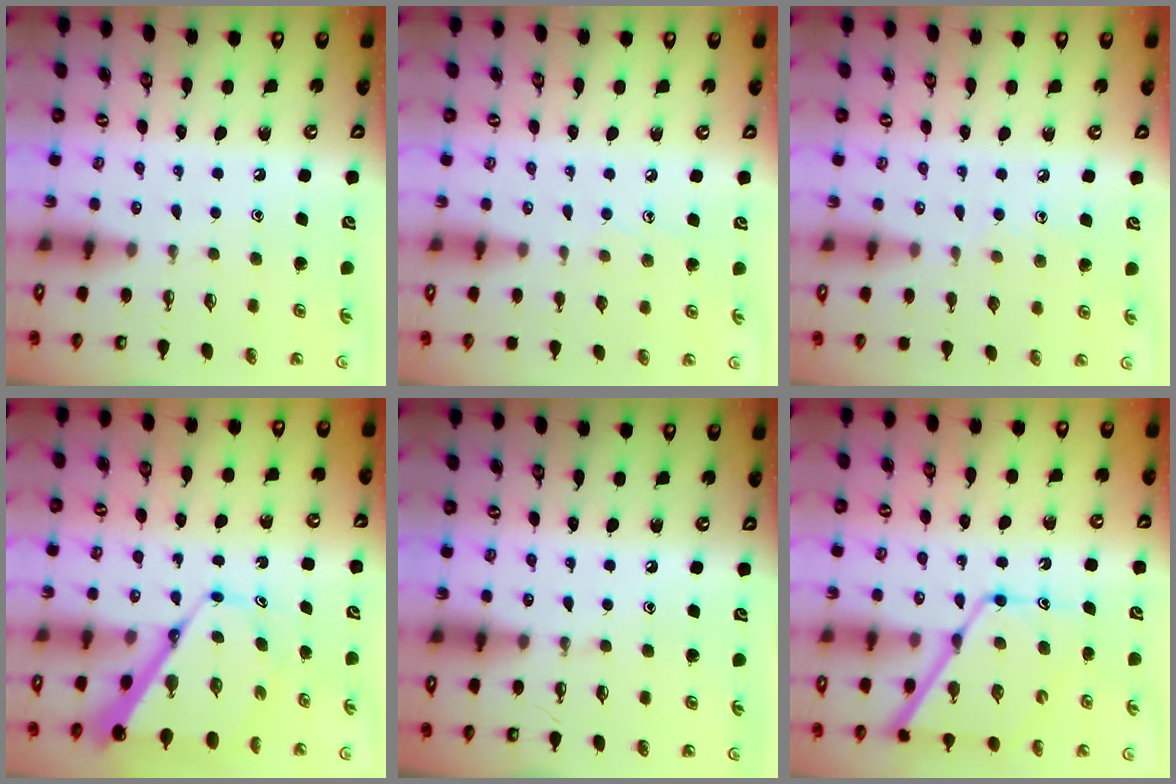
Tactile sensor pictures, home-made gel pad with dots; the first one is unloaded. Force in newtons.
{"total": 5.2, "press": 5.2, "slide": 0.7}
{"total": 6.6, "press": 6.5, "slide": 0.7}
{"total": 10.2, "press": 10.2, "slide": 1.0}
{"total": 0.0}
{"total": 13.8, "press": 13.7, "slide": 1.3}